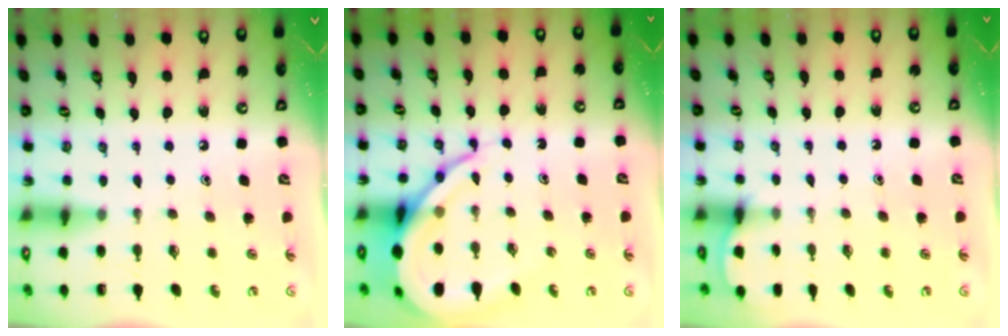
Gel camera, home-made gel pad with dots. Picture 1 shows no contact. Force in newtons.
{"total": 12.6, "press": 12.5, "slide": 1.2}
{"total": 2.1, "press": 2.1, "slide": 0.3}